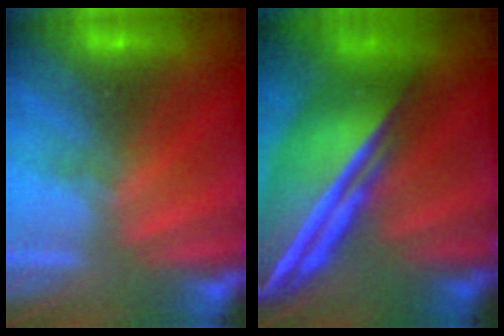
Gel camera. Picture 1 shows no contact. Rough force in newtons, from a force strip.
{"total": 7.0}